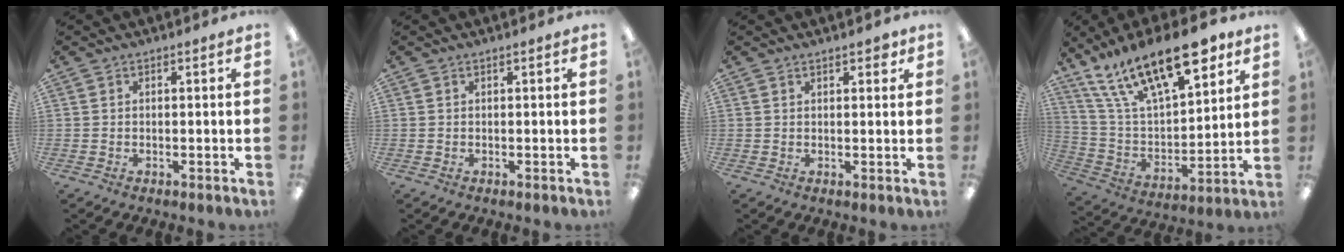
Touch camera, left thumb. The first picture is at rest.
{"total": 0.0}
{"total": 2.2, "force": [1.6, 0.9, 1.2], "torque": [-0.010, -0.005, 0.025]}
{"total": 23.6, "force": [15.6, 9.1, 15.2], "torque": [-0.260, -0.082, 0.270]}